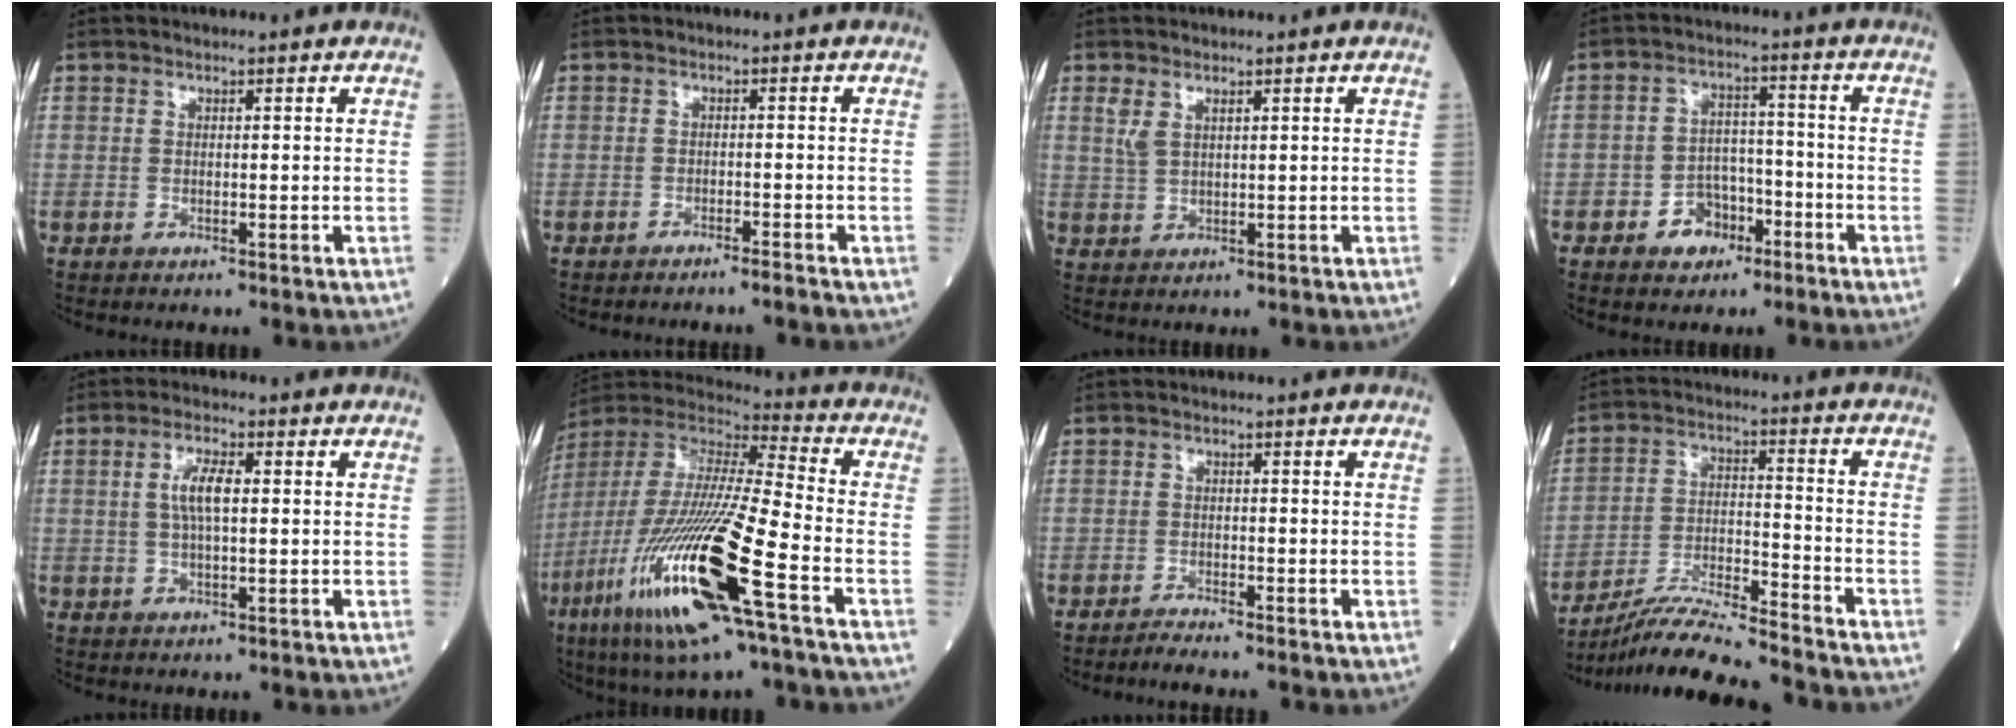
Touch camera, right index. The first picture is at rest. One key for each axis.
{"total": 2.4, "fx": -2.1, "fy": -0.4, "fz": 1.0, "tx": -0.014, "ty": 0.002, "tz": -0.027}
{"total": 2.2, "fx": 1.3, "fy": 0.9, "fz": 1.6, "tx": -0.042, "ty": 0.010, "tz": 0.036}
{"total": 5.5, "fx": -3.0, "fy": 3.9, "fz": 2.5, "tx": -0.040, "ty": 0.019, "tz": -0.043}
{"total": 4.4, "fx": 0.7, "fy": 0.9, "fz": 4.3, "tx": -0.087, "ty": 0.007, "tz": 0.014}
{"total": 23.8, "fx": -9.9, "fy": 1.7, "fz": 21.6, "tx": -0.473, "ty": -0.054, "tz": -0.189}
{"total": 2.0, "fx": -1.8, "fy": -0.6, "fz": 0.5, "tx": -0.013, "ty": -0.003, "tz": -0.031}
{"total": 13.4, "fx": -12.3, "fy": -0.8, "fz": 5.2, "tx": -0.090, "ty": -0.004, "tz": -0.215}